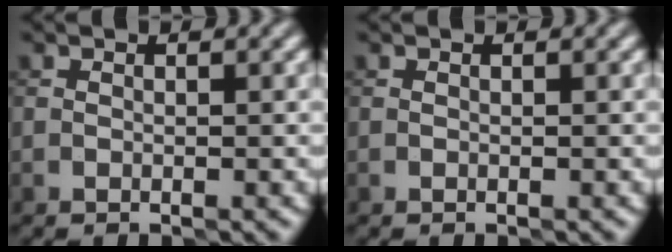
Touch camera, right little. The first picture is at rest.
{"total": 0.0}